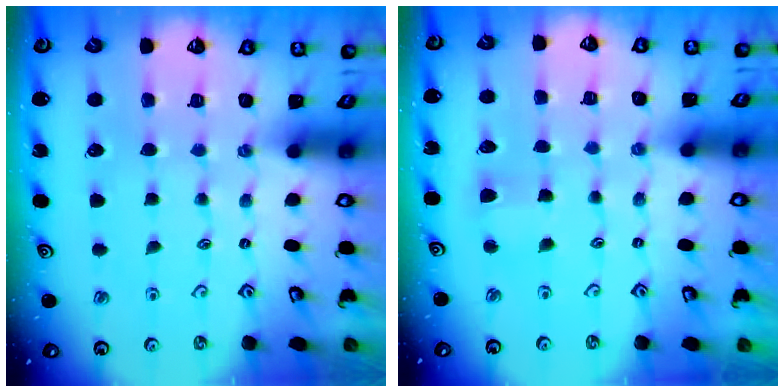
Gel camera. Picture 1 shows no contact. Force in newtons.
{"total": 2.9, "press": 2.8, "slide": 0.4}